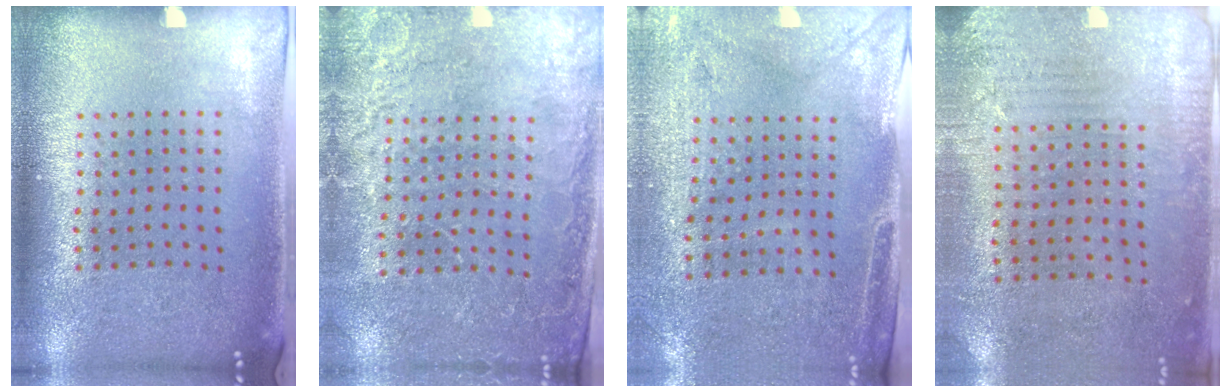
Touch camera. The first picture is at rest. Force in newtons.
{"total": 2.7, "press": 2.6, "slide": 0.3}
{"total": 2.9, "press": 2.5, "slide": 1.6}
{"total": 2.9, "press": 2.4, "slide": 1.6}